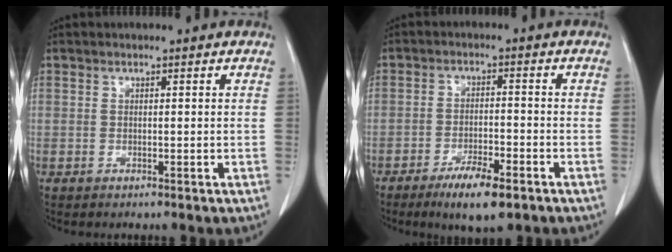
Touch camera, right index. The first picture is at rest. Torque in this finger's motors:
{"motor_torque": [0.47, -0.46, 0.41, 0.10]}